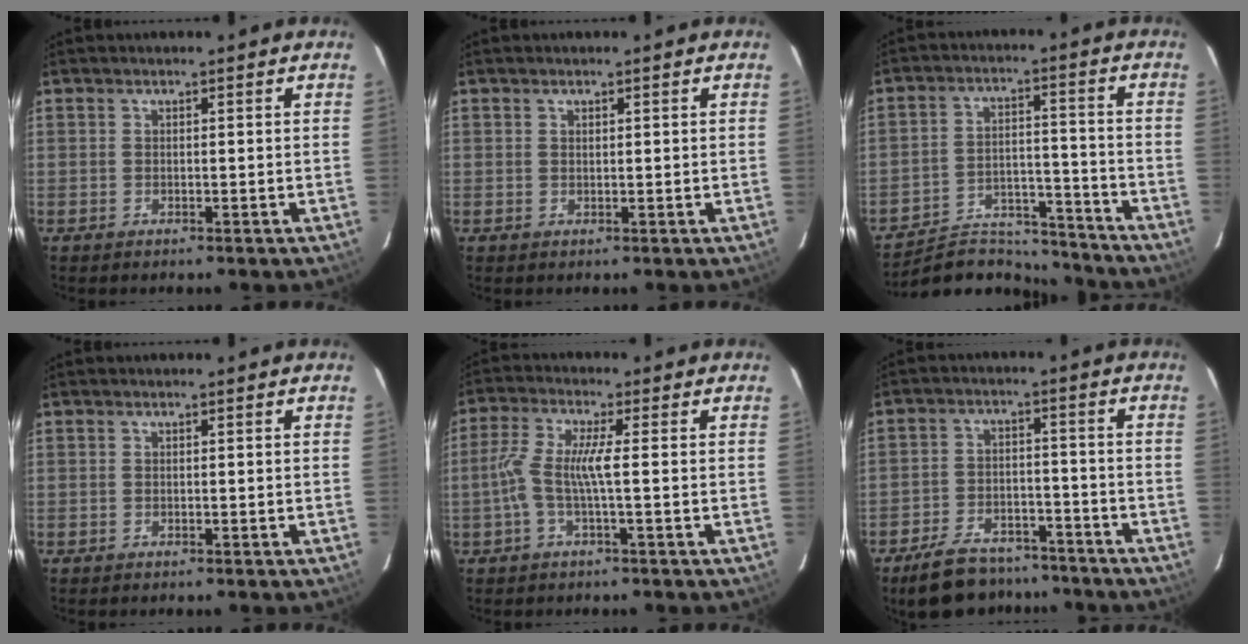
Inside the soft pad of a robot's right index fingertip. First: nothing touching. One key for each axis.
{"total": 0.6, "fx": 0.4, "fy": 0.3, "fz": 0.3, "tx": -0.005, "ty": 0.001, "tz": 0.007}
{"total": 14.2, "fx": -13.5, "fy": 4.1, "fz": 2.0, "tx": -0.055, "ty": 0.024, "tz": -0.200}
{"total": 0.0}
{"total": 6.2, "fx": -1.1, "fy": 0.0, "fz": 6.1, "tx": -0.136, "ty": 0.002, "tz": -0.019}
{"total": 13.9, "fx": -11.5, "fy": 6.1, "fz": 5.1, "tx": -0.123, "ty": 0.009, "tz": -0.162}